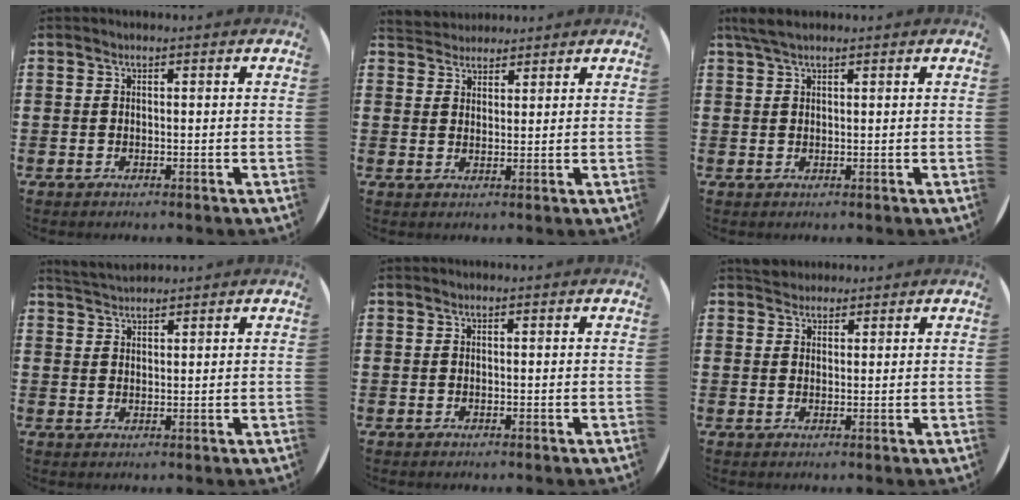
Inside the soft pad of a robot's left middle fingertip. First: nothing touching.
{"total": 2.9, "force": [2.7, 1.1, -0.3], "torque": [-0.002, 0.000, 0.053]}
{"total": 2.5, "force": [1.8, 0.5, 1.6], "torque": [-0.034, 0.004, 0.033]}
{"total": 2.9, "force": [2.9, 0.5, 0.4], "torque": [-0.014, -0.003, 0.055]}
{"total": 0.0}
{"total": 2.2, "force": [2.1, 0.8, -0.1], "torque": [0.004, 0.001, 0.040]}